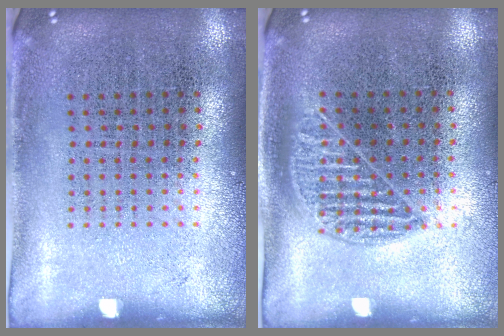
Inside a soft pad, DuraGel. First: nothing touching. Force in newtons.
{"total": 1.0, "press": 0.8, "slide": 0.6}